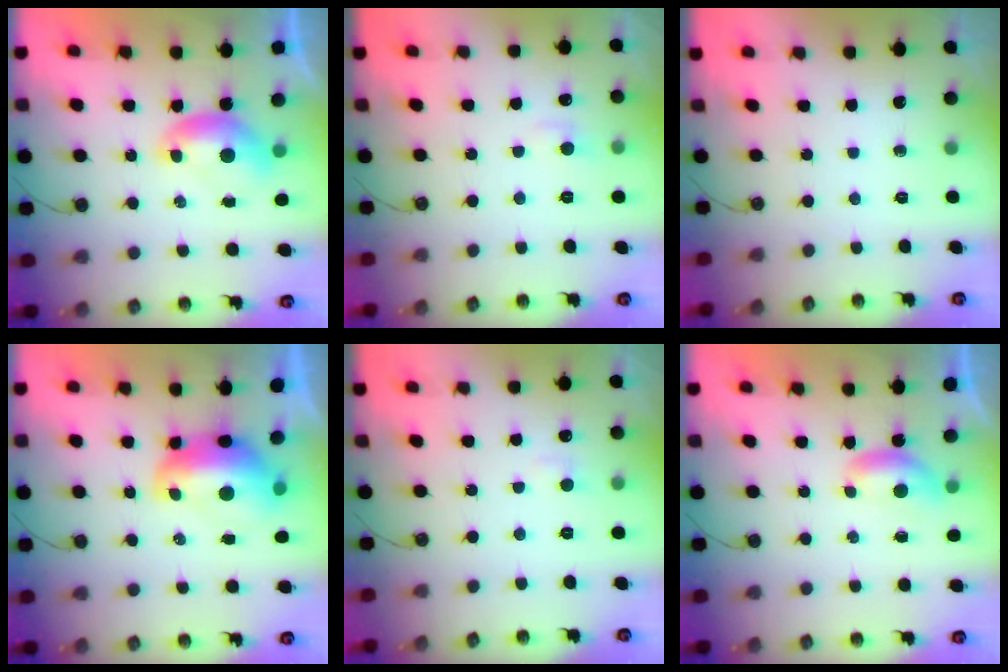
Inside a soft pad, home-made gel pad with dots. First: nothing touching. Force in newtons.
{"total": 0.7, "press": 0.3, "slide": 0.7}
{"total": 0.0}
{"total": 3.9, "press": 3.9, "slide": 0.8}
{"total": 2.0, "press": 1.9, "slide": 0.6}
{"total": 2.1, "press": 2.0, "slide": 0.4}